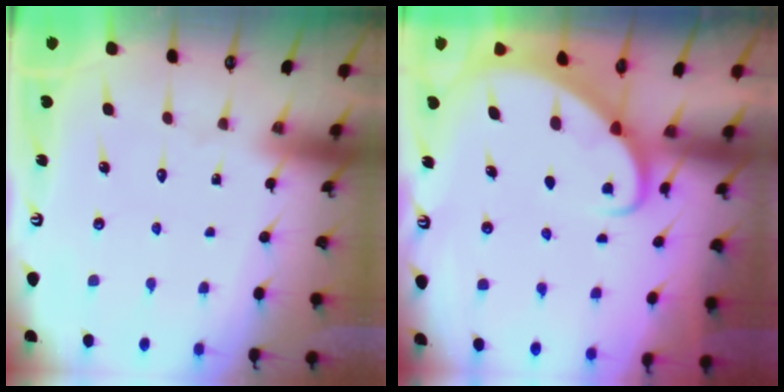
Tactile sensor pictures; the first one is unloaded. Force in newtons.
{"total": 2.6, "press": 2.6, "slide": 0.3}